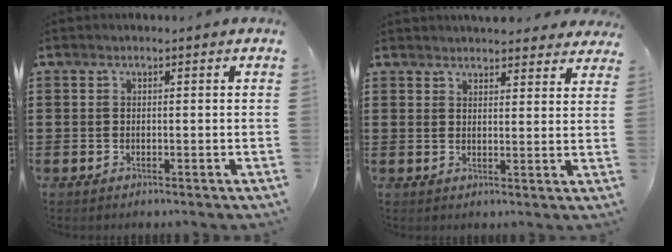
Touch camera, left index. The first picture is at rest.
{"total": 3.8, "force": [3.7, 0.5, 0.5], "torque": [-0.011, -0.014, 0.069]}